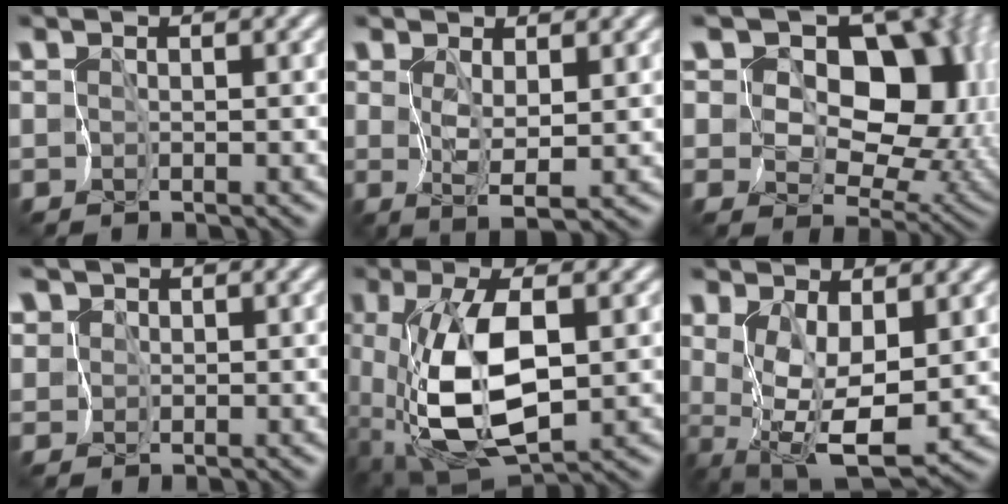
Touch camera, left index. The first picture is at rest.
{"total": 2.1, "force": [0.8, 0.5, 1.9], "torque": [-0.040, -0.008, 0.020]}
{"total": 16.8, "force": [6.0, 11.2, 11.0], "torque": [-0.150, 0.034, 0.092]}
{"total": 2.9, "force": [1.4, 2.4, 0.6], "torque": [-0.021, 0.011, 0.020]}
{"total": 9.7, "force": [-0.4, 4.7, 8.5], "torque": [-0.185, -0.012, 0.001]}
{"total": 6.1, "force": [0.6, 3.0, 5.3], "torque": [-0.108, -0.018, 0.019]}